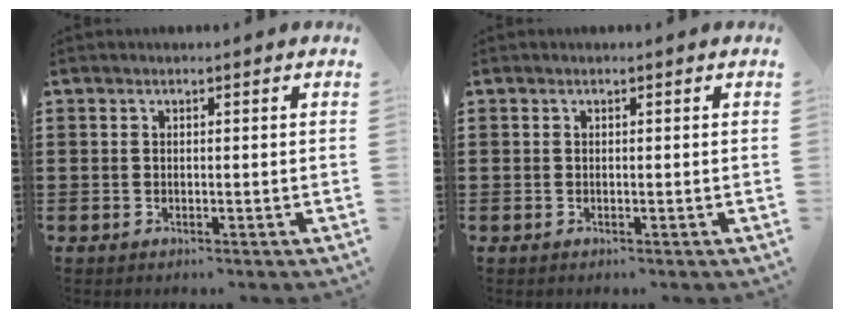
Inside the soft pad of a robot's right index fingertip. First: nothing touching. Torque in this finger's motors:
{"motor_torque": [-0.12, 0.11, 0.00, 0.00]}